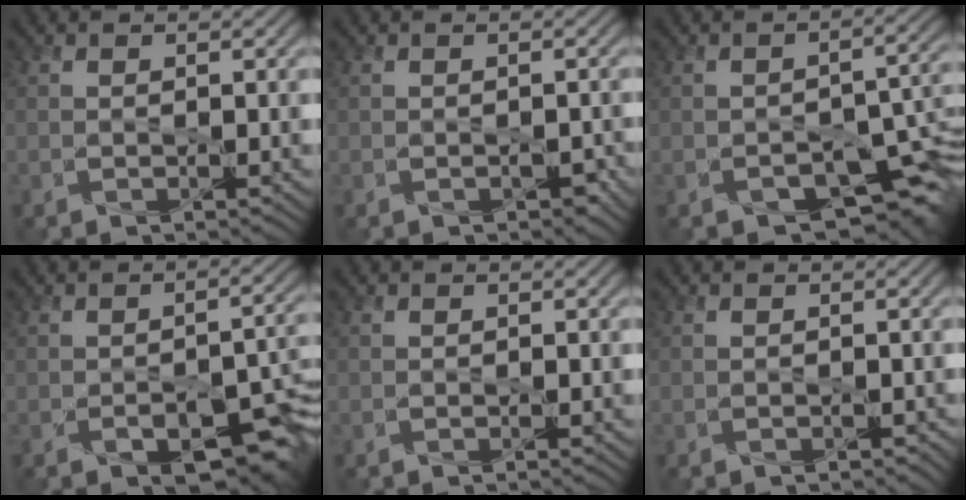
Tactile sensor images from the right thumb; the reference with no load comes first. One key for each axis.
{"total": 1.0, "fx": -0.5, "fy": 0.6, "fz": 0.5, "tx": -0.009, "ty": -0.008, "tz": -0.005}
{"total": 7.9, "fx": -4.0, "fy": 4.3, "fz": 5.2, "tx": -0.067, "ty": -0.027, "tz": -0.052}
{"total": 7.0, "fx": -3.2, "fy": 3.7, "fz": 5.0, "tx": -0.064, "ty": -0.018, "tz": -0.036}
{"total": 0.0}
{"total": 0.0}